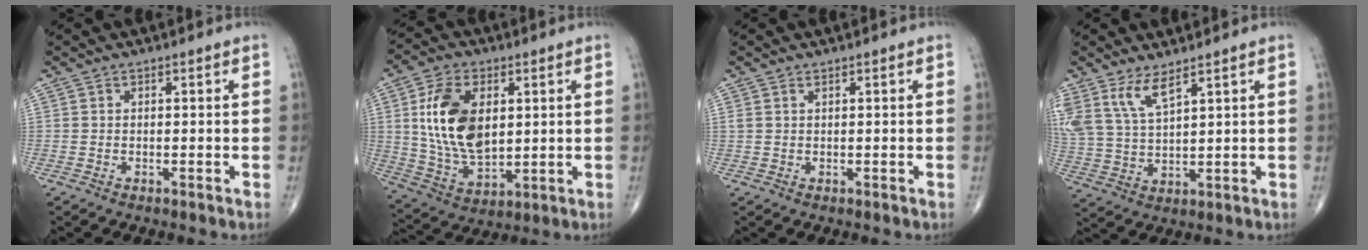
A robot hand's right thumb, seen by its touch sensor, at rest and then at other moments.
{"total": 16.1, "force": [3.2, 9.5, 12.5], "torque": [-0.221, -0.014, 0.067]}
{"total": 0.8, "force": [0.5, 0.3, 0.5], "torque": [-0.013, 0.008, 0.013]}
{"total": 6.6, "force": [4.6, 1.9, 4.3], "torque": [-0.094, -0.023, 0.102]}